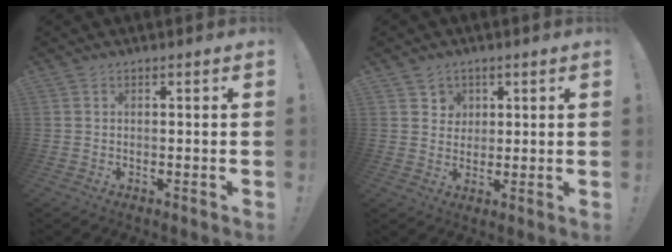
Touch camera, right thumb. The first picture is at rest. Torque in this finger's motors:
{"motor_torque": [0.03, 0.04, -0.10, 0.05, -0.06]}